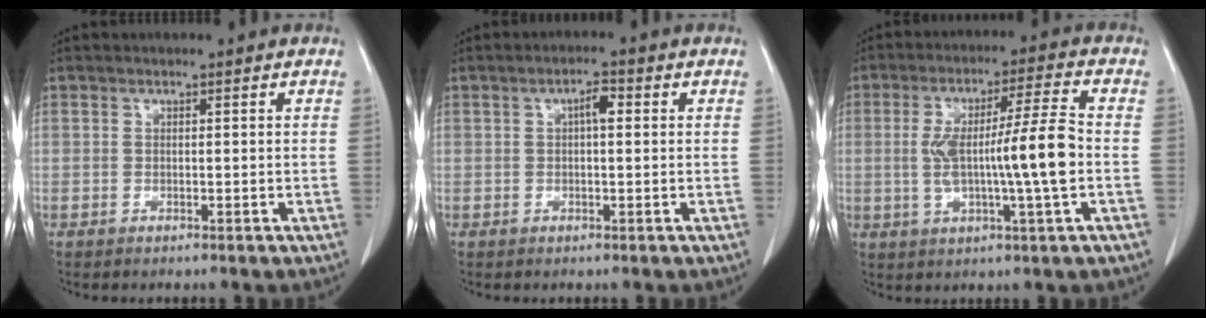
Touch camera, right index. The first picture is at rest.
{"total": 2.6, "force": [0.5, 0.7, 2.4], "torque": [-0.040, 0.006, 0.007]}
{"total": 12.2, "force": [-0.9, -0.1, 12.1], "torque": [-0.220, 0.010, -0.017]}